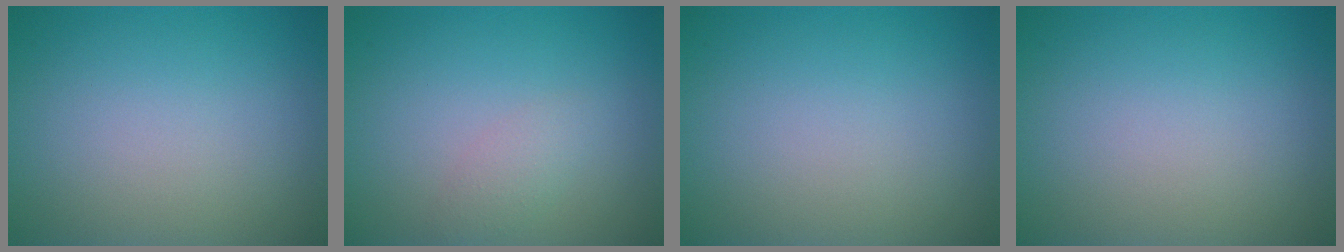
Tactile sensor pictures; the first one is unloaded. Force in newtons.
{"total": 1.4, "press": 1.4, "slide": 0.1}
{"total": 0.0}
{"total": 0.0}